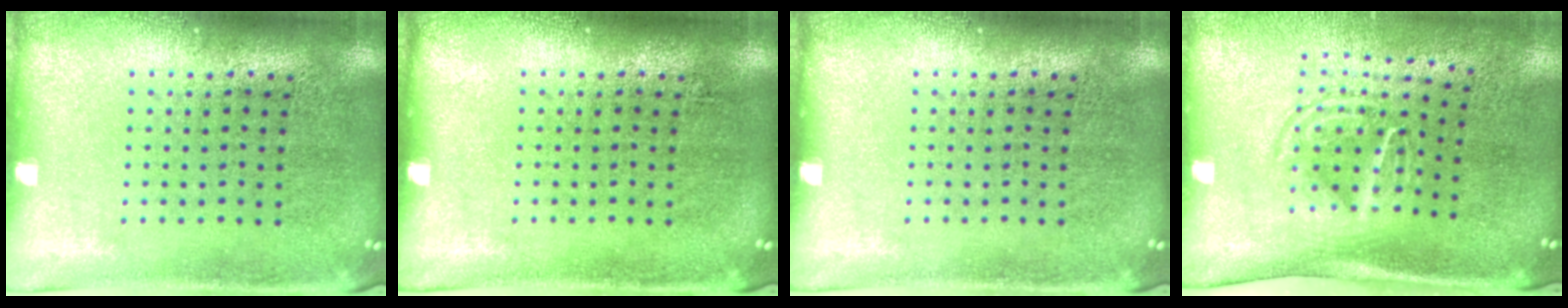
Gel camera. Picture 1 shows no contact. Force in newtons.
{"total": 0.0}
{"total": 0.0}
{"total": 1.7, "press": 1.1, "slide": 1.2}